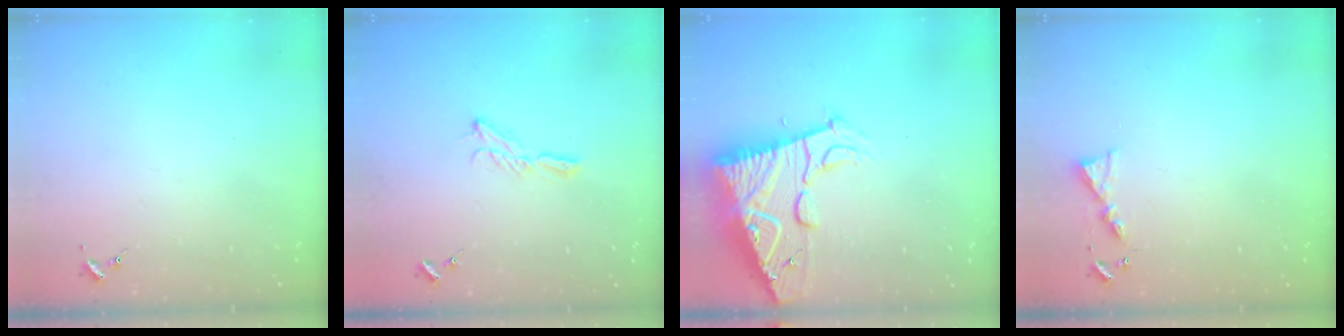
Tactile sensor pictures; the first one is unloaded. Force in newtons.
{"total": 6.4, "press": 6.4, "slide": 0.4}
{"total": 18.3, "press": 18.2, "slide": 1.7}
{"total": 4.9, "press": 4.9, "slide": 0.5}